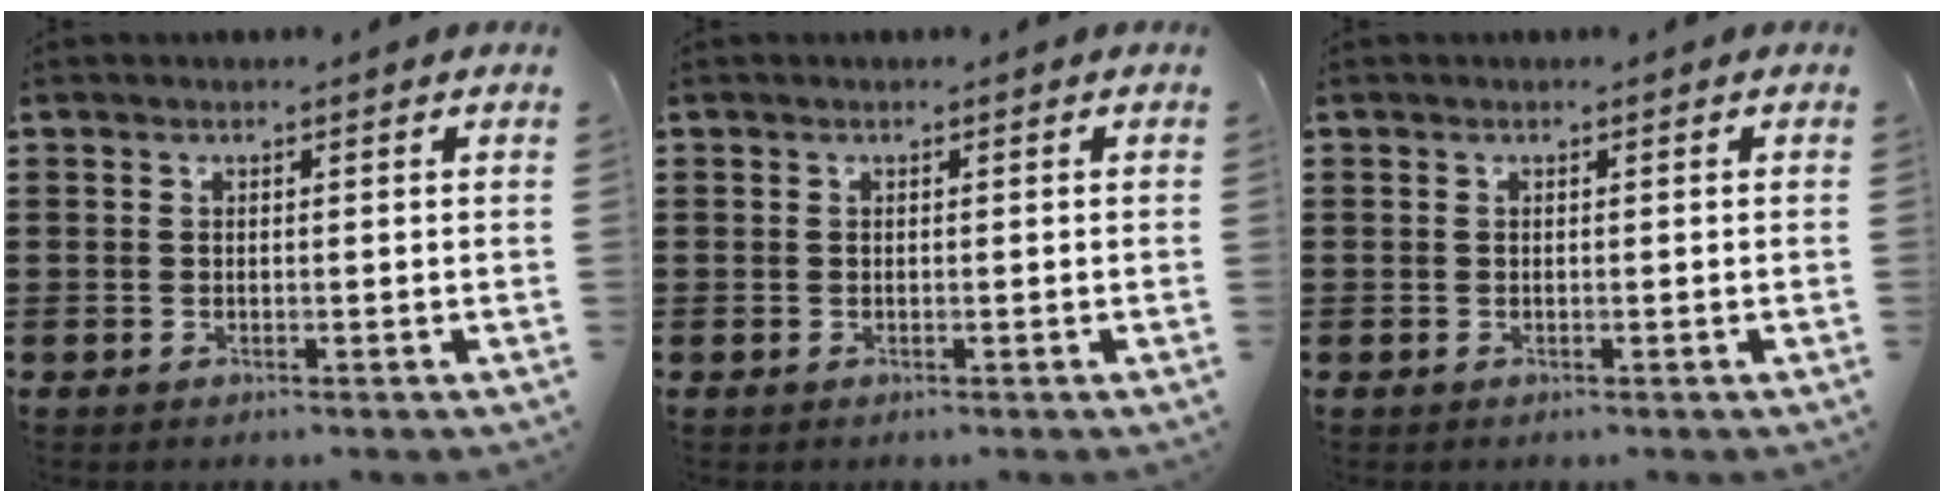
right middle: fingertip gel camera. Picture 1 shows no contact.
{"total": 0.0}
{"total": 0.0}